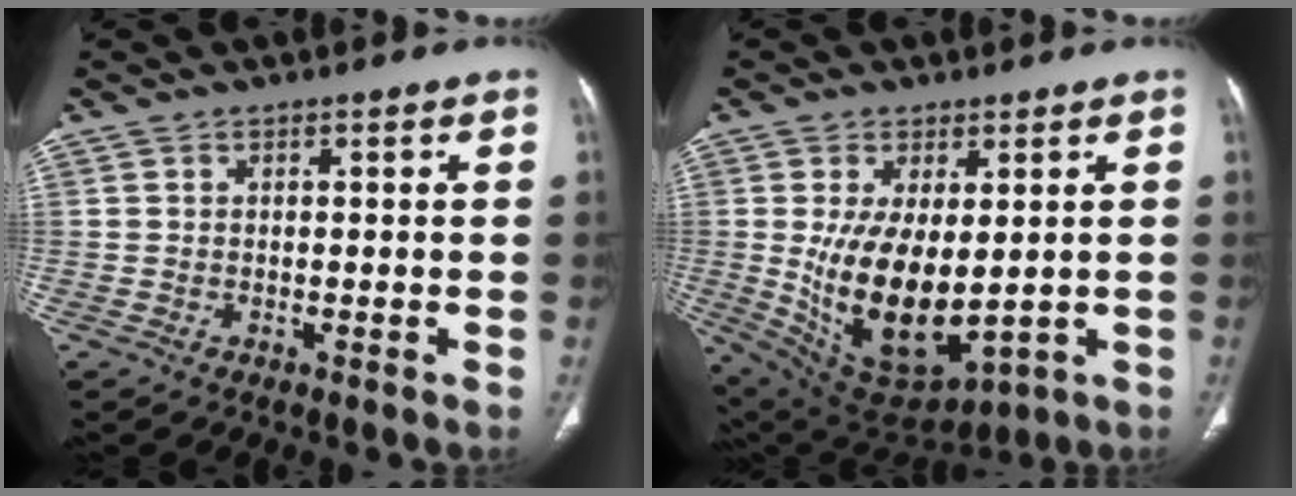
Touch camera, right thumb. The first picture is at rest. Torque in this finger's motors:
{"motor_torque": [1.56, 3.44, 1.07, 1.10, 0.52]}